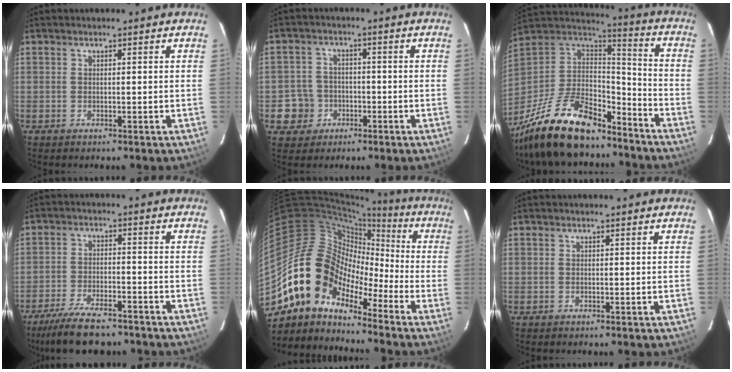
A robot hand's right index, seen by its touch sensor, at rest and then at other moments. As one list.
[{"total": 6.1, "force": [-2.1, 5.7, 0.5], "torque": [-0.022, 0.023, -0.032]}, {"total": 26.7, "force": [-19.5, 10.5, 14.9], "torque": [-0.314, -0.018, -0.322]}, {"total": 13.1, "force": [-10.6, 3.9, 6.5], "torque": [-0.147, -0.017, -0.176]}, {"total": 13.5, "force": [-9.1, 8.5, 5.3], "torque": [-0.098, 0.029, -0.192]}, {"total": 0.0}]